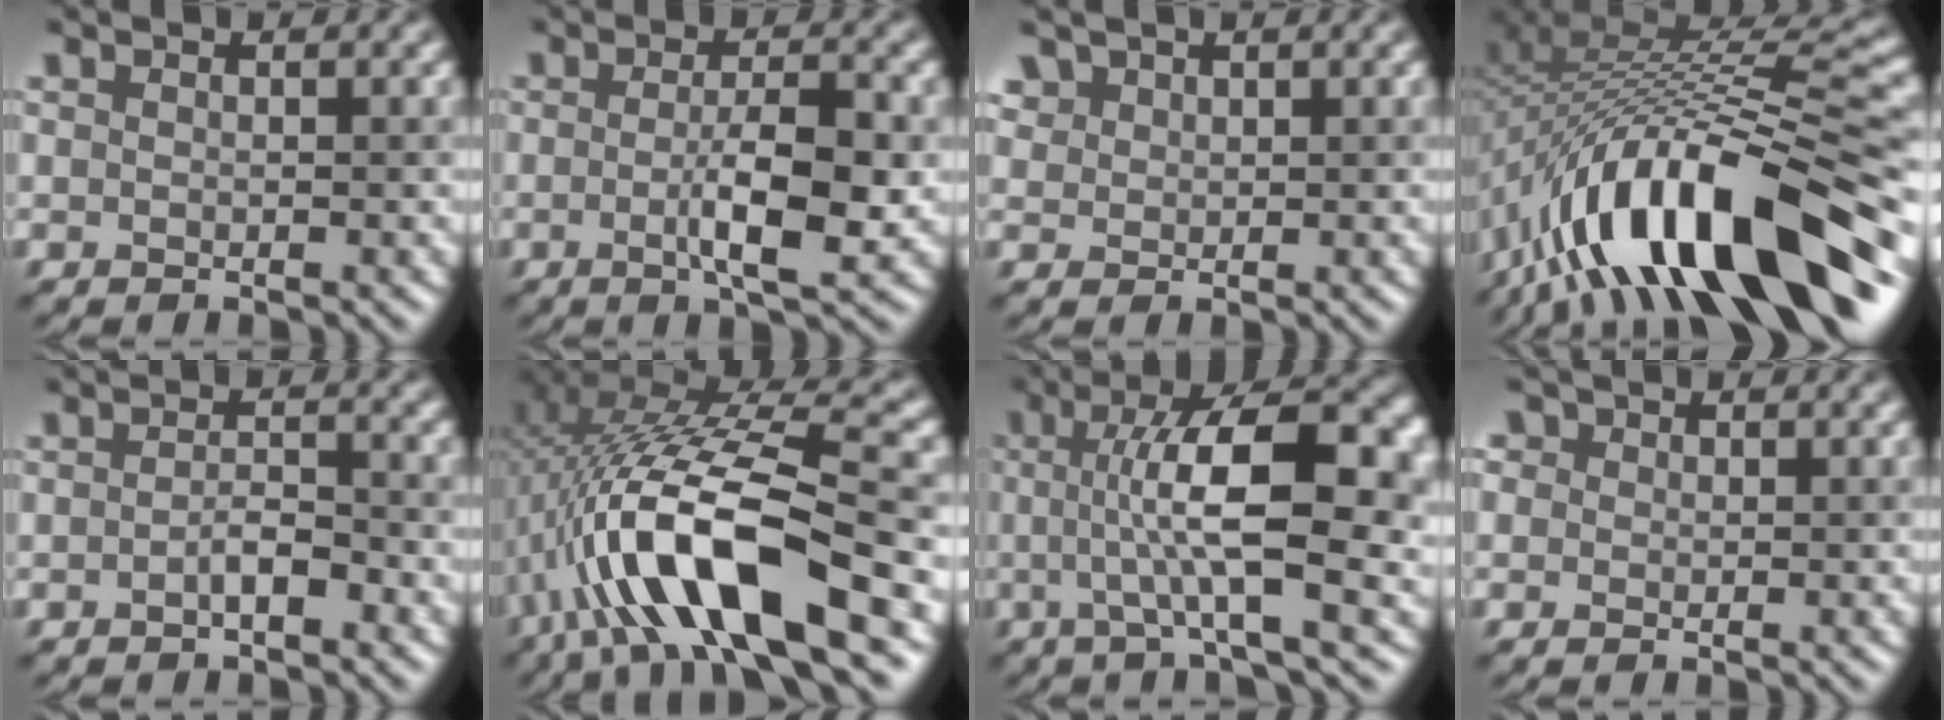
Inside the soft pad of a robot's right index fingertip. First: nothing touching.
{"total": 5.2, "force": [-0.6, 1.2, 5.0], "torque": [-0.086, -0.002, -0.011]}
{"total": 2.1, "force": [1.6, 1.4, 0.4], "torque": [-0.018, -0.006, 0.041]}
{"total": 15.4, "force": [-7.5, 5.0, 12.4], "torque": [-0.215, 0.016, -0.123]}
{"total": 1.6, "force": [-0.8, 0.5, 1.4], "torque": [-0.028, 0.004, -0.016]}
{"total": 12.7, "force": [-3.2, 4.0, 11.7], "torque": [-0.226, 0.010, -0.060]}
{"total": 10.4, "force": [0.5, 2.6, 10.1], "torque": [-0.144, 0.013, 0.004]}
{"total": 2.3, "force": [1.1, 1.9, 0.7], "torque": [-0.010, 0.015, -0.008]}